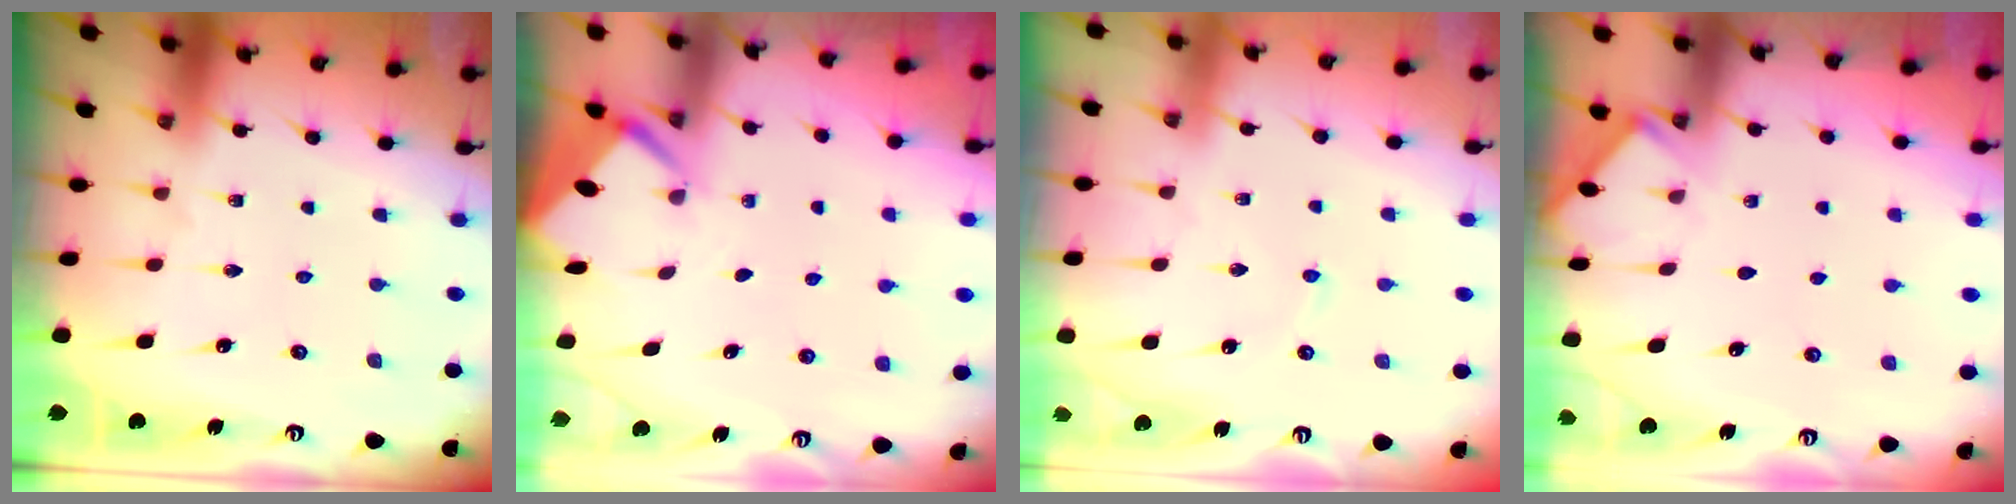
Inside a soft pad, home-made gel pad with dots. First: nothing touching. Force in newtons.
{"total": 2.6, "press": 2.6, "slide": 0.0}
{"total": 1.7, "press": 1.7, "slide": 0.3}
{"total": 4.3, "press": 4.3, "slide": 0.4}